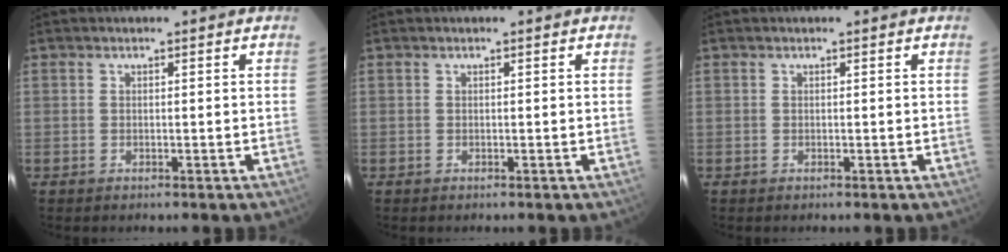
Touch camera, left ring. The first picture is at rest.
{"total": 0.0}
{"total": 0.0}